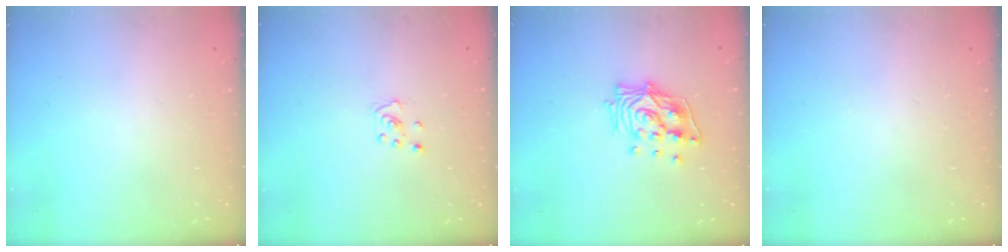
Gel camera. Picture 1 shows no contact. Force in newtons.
{"total": 2.8, "press": 2.8, "slide": 0.3}
{"total": 13.5, "press": 13.5, "slide": 1.6}
{"total": 0.0}